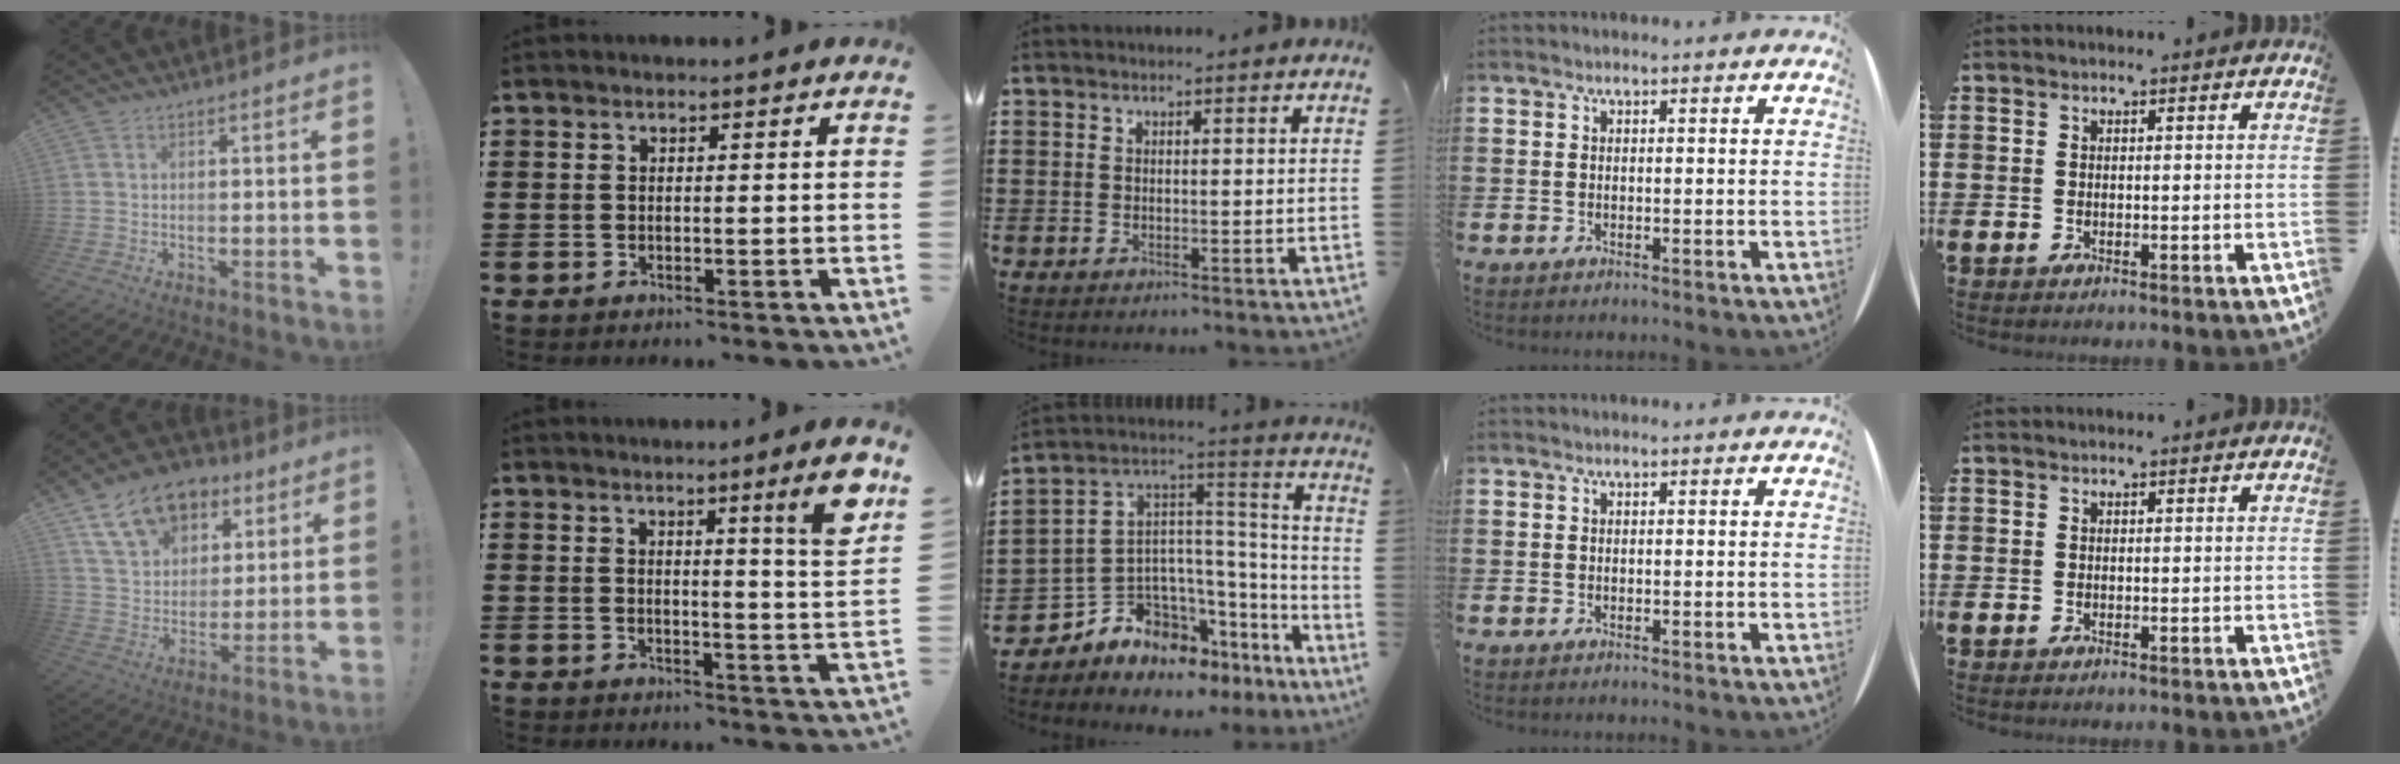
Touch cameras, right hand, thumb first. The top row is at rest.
{"thumb": {"total": 16.4, "force": [9.6, 10.8, 7.8], "torque": [-0.122, -0.048, 0.180]}, "index": {"total": 6.6, "force": [4.0, -1.1, 5.1], "torque": [-0.075, -0.027, 0.059]}, "middle": {"total": 6.5, "force": [-5.3, 3.8, 0.2], "torque": [-0.037, -0.022, -0.106]}}